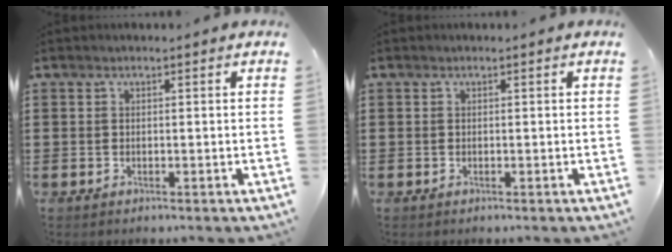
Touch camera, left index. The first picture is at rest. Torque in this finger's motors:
{"motor_torque": [0.00, 0.00, 0.00, 0.00]}